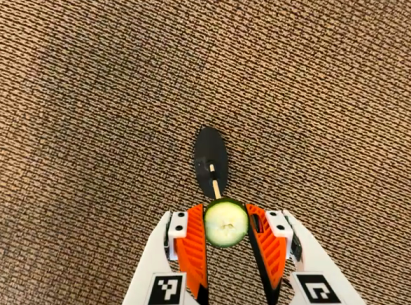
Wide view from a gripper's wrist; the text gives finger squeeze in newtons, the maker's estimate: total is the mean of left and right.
{"total": 7.0, "left": 7.1, "right": 7.0}